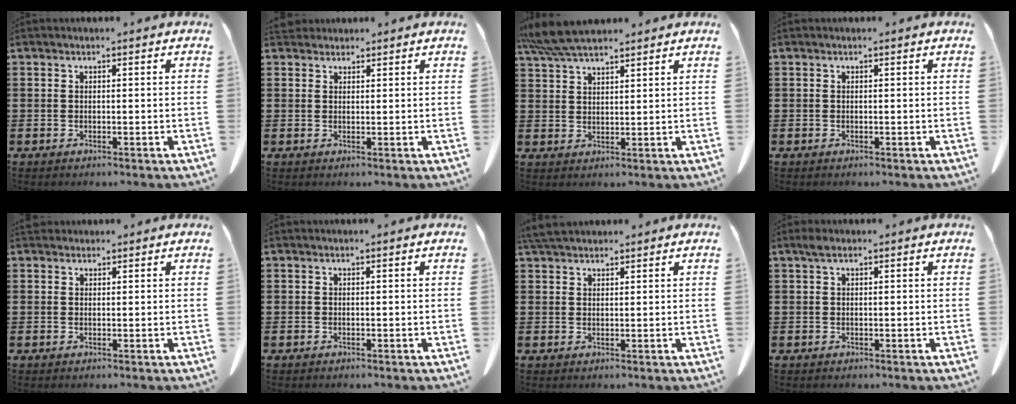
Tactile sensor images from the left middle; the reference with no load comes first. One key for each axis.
{"total": 2.2, "fx": 1.9, "fy": 0.9, "fz": 0.5, "tx": -0.015, "ty": 0.003, "tz": 0.039}
{"total": 6.1, "fx": 5.2, "fy": 1.2, "fz": 2.8, "tx": -0.070, "ty": -0.010, "tz": 0.101}
{"total": 0.0}
{"total": 1.2, "fx": 1.1, "fy": 0.5, "fz": 0.1, "tx": -0.005, "ty": 0.001, "tz": 0.022}
{"total": 0.0}
{"total": 3.3, "fx": 3.0, "fy": 0.7, "fz": 1.3, "tx": -0.033, "ty": -0.003, "tz": 0.059}
{"total": 1.2, "fx": 0.6, "fy": 0.4, "fz": 1.0, "tx": -0.022, "ty": 0.002, "tz": 0.010}